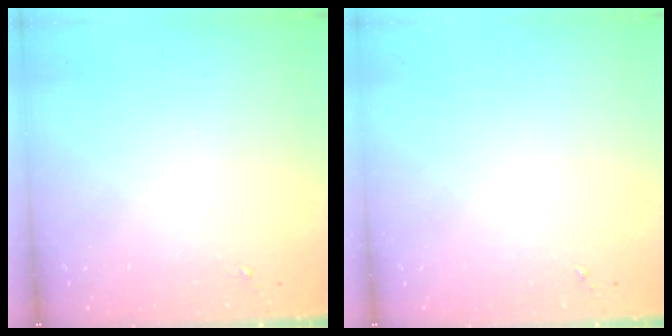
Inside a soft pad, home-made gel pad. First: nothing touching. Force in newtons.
{"total": 0.0}